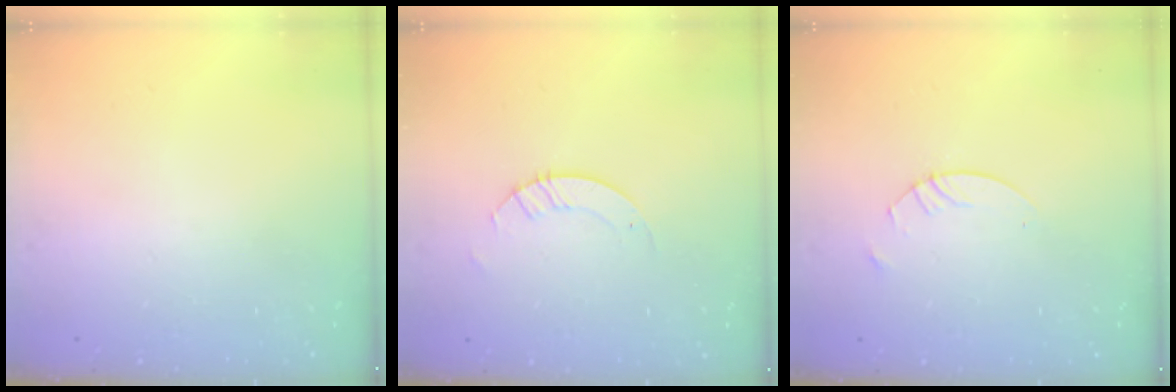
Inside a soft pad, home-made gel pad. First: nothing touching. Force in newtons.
{"total": 2.9, "press": 2.9, "slide": 0.3}
{"total": 2.4, "press": 2.4, "slide": 0.1}